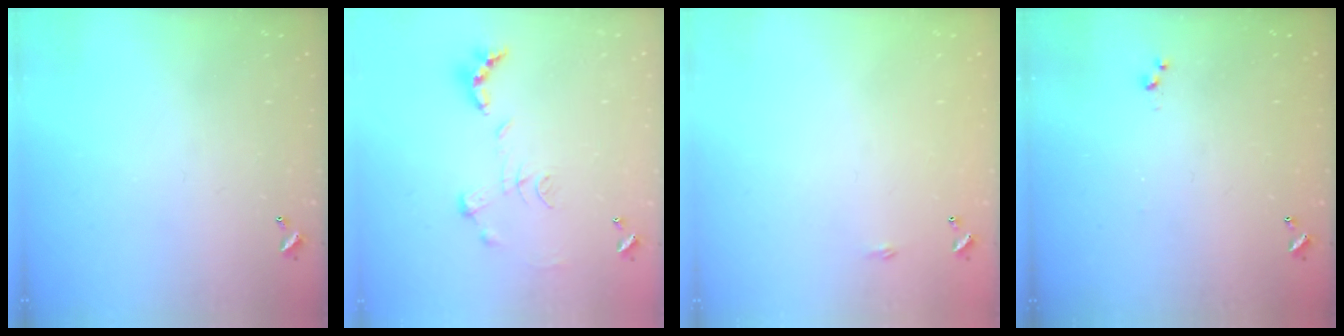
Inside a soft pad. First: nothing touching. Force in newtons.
{"total": 1.1, "press": 1.0, "slide": 0.4}
{"total": 2.2, "press": 2.1, "slide": 0.4}
{"total": 3.0, "press": 3.0, "slide": 0.4}